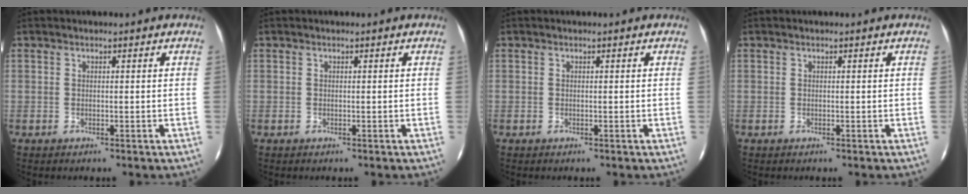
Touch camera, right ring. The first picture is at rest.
{"total": 0.0}
{"total": 0.0}
{"total": 0.0}